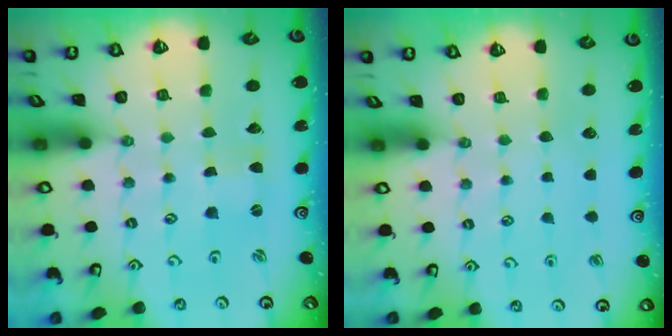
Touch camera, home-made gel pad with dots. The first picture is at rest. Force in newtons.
{"total": 0.0}